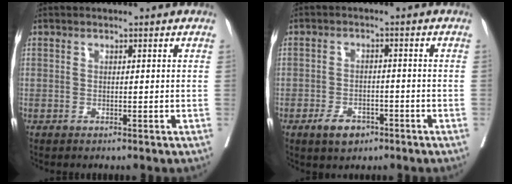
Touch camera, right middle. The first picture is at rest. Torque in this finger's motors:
{"motor_torque": [0.64, -0.55, 0.06, 0.03]}